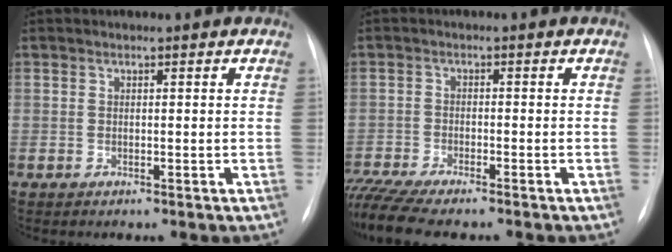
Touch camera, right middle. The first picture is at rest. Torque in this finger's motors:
{"motor_torque": [1.10, -1.04, 0.20, 0.12]}